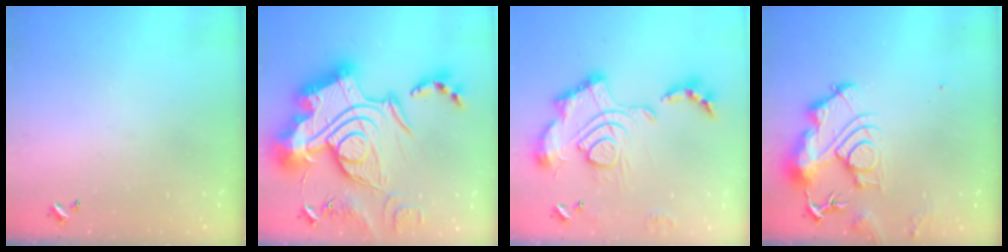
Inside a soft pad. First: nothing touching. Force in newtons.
{"total": 0.6, "press": 0.6, "slide": 0.0}
{"total": 2.5, "press": 1.9, "slide": 1.7}
{"total": 12.2, "press": 12.1, "slide": 1.4}